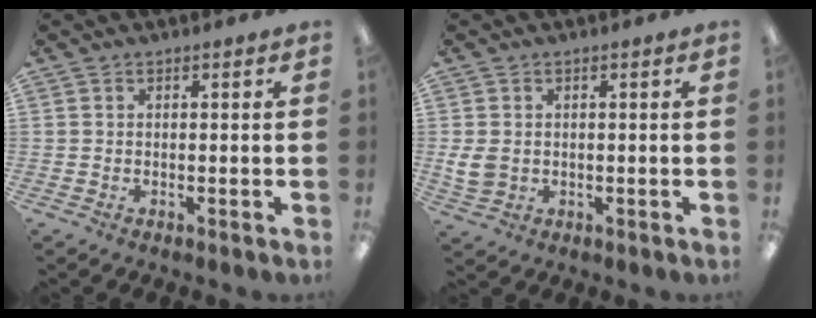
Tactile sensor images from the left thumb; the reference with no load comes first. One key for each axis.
{"total": 4.4, "fx": 0.5, "fy": 3.6, "fz": 2.4, "tx": -0.056, "ty": 0.001, "tz": 0.011}